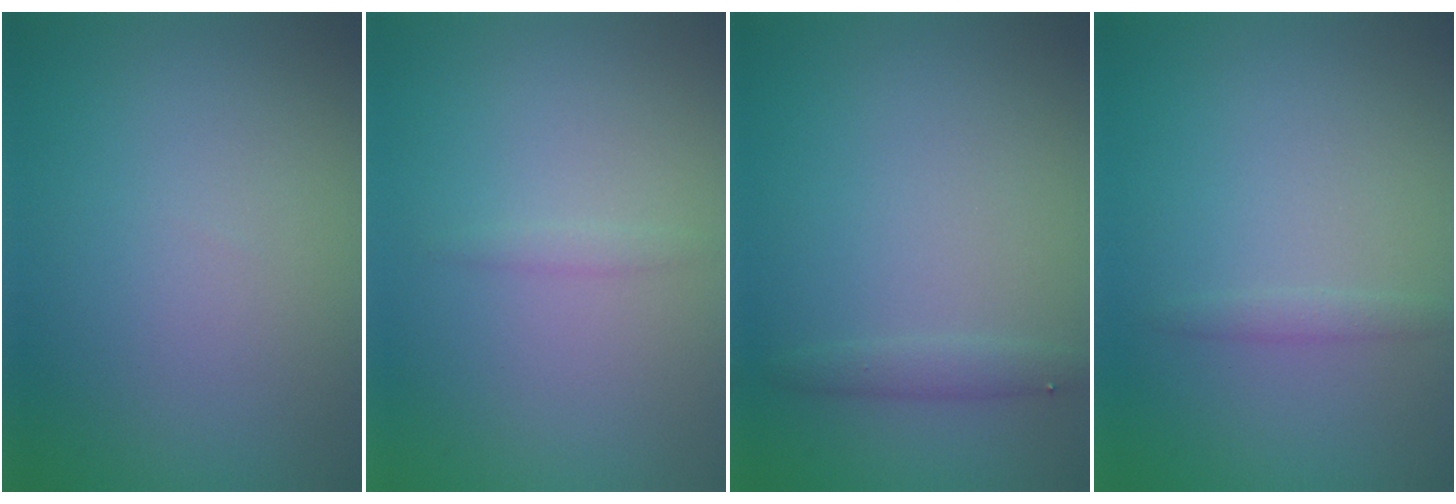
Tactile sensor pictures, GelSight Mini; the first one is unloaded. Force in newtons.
{"total": 0.7, "press": 0.7, "slide": 0.1}
{"total": 0.7, "press": 0.7, "slide": 0.1}
{"total": 0.8, "press": 0.8, "slide": 0.0}